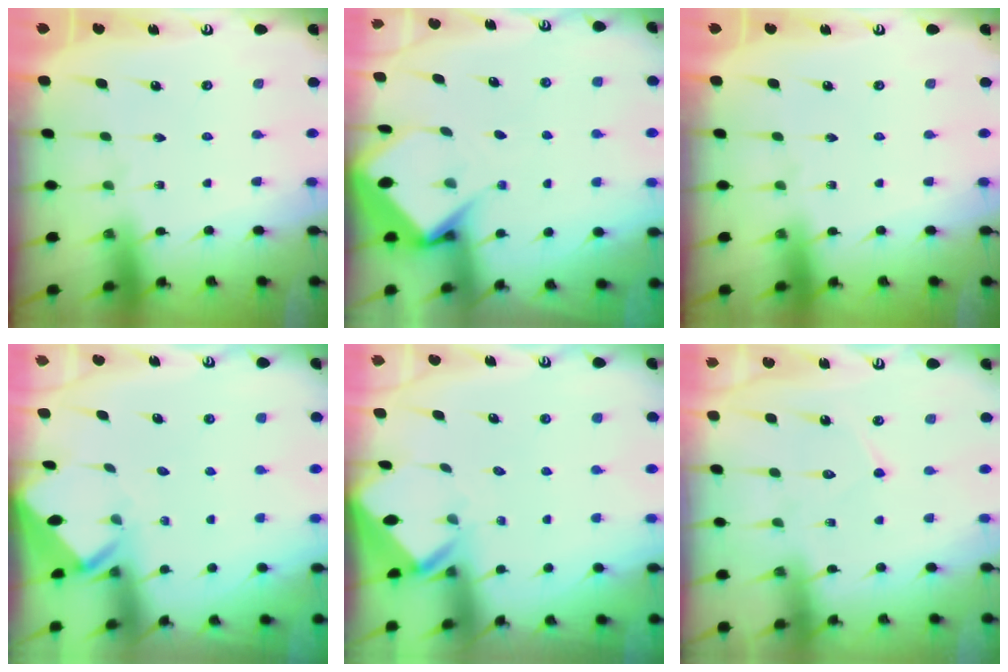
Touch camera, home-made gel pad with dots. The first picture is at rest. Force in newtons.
{"total": 5.6, "press": 5.6, "slide": 0.7}
{"total": 0.0}
{"total": 3.4, "press": 3.4, "slide": 0.3}
{"total": 2.5, "press": 2.4, "slide": 0.3}
{"total": 5.5, "press": 5.5, "slide": 0.5}